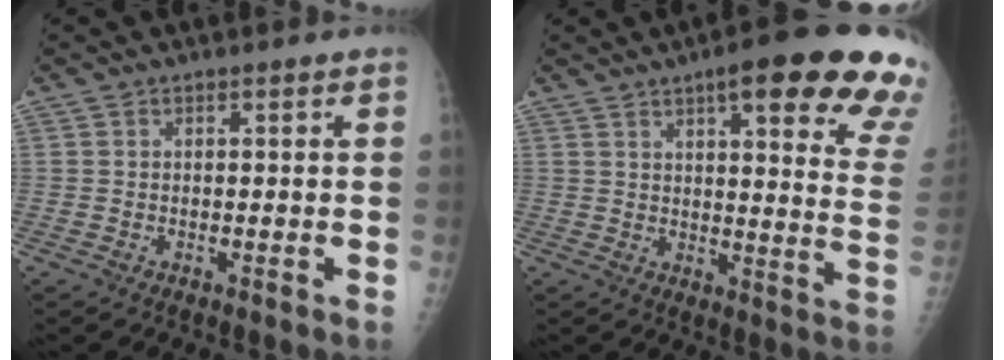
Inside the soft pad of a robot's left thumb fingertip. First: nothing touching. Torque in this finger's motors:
{"motor_torque": [0.25, 0.58, 1.42, -0.91, 0.08]}